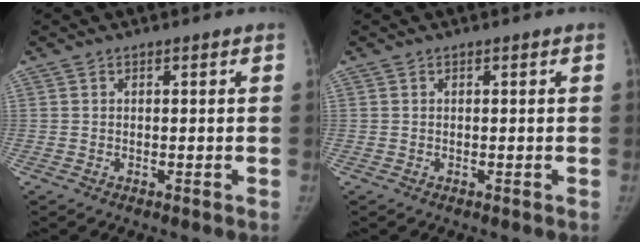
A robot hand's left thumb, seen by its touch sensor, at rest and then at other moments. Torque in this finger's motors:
{"motor_torque": [0.05, 0.00, 0.17, 0.13, 0.01]}